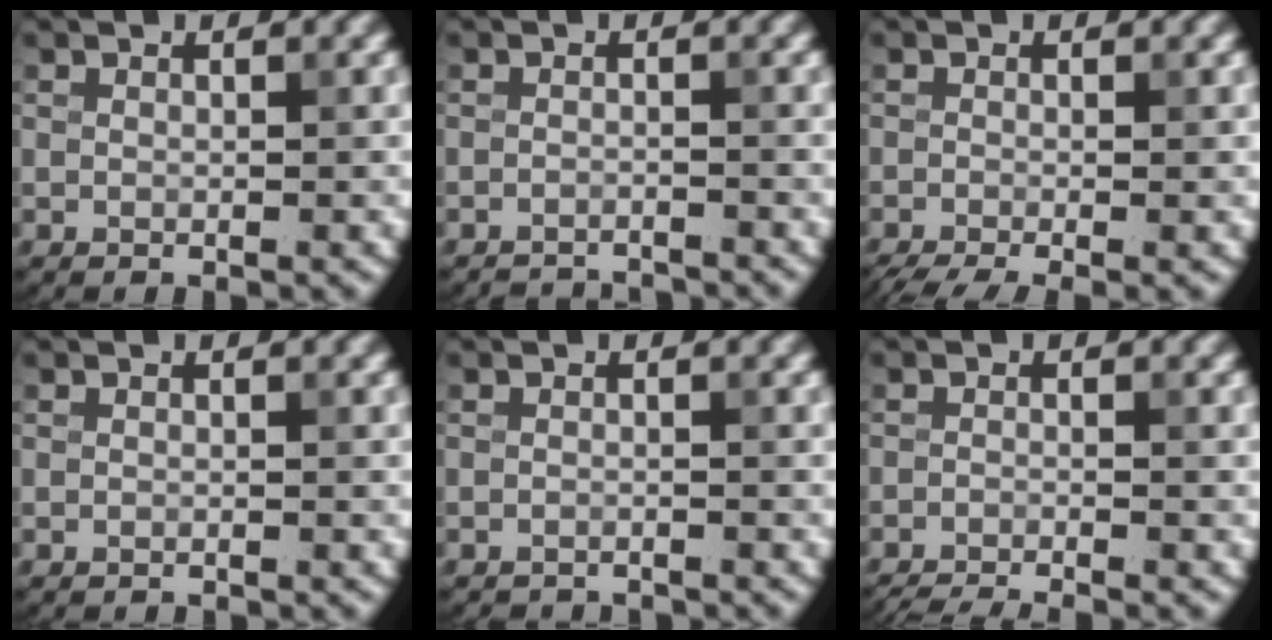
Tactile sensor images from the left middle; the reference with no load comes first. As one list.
[{"total": 3.8, "force": [-3.8, 0.4, 0.6], "torque": [-0.008, -0.008, -0.059]}, {"total": 4.2, "force": [-2.7, 1.1, 3.0], "torque": [-0.043, -0.015, -0.048]}, {"total": 0.7, "force": [-0.7, 0.0, 0.0], "torque": [0.003, -0.003, -0.012]}, {"total": 2.4, "force": [-2.3, 0.2, 0.1], "torque": [0.003, -0.011, -0.035]}, {"total": 4.3, "force": [-4.0, 0.5, 1.6], "torque": [-0.026, -0.019, -0.068]}]